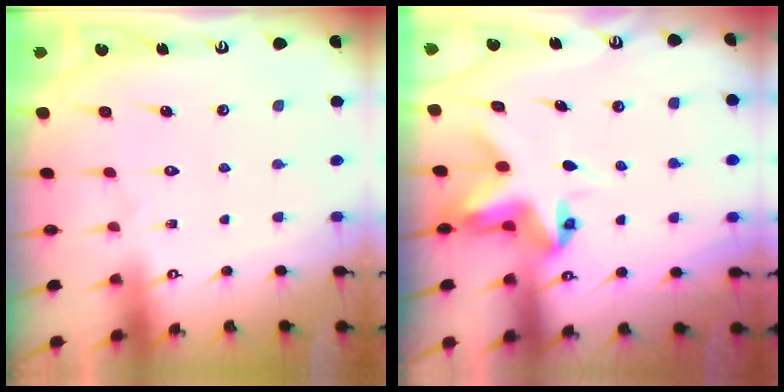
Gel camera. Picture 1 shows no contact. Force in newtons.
{"total": 5.0, "press": 5.0, "slide": 0.4}